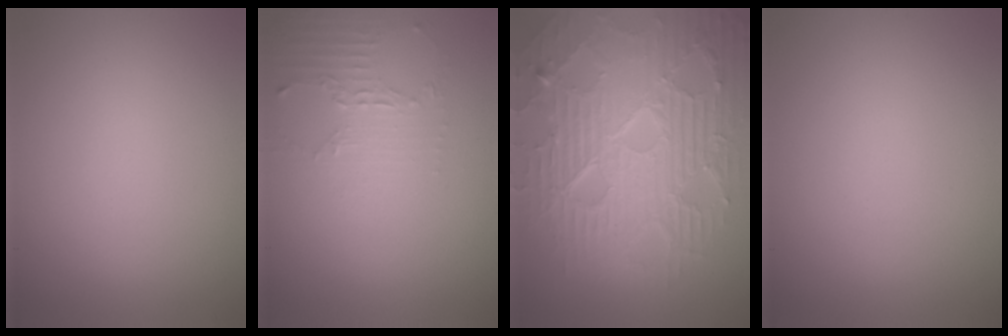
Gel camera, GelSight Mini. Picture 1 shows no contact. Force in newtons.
{"total": 2.1, "press": 1.5, "slide": 1.5}
{"total": 10.9, "press": 6.9, "slide": 8.5}
{"total": 0.0}